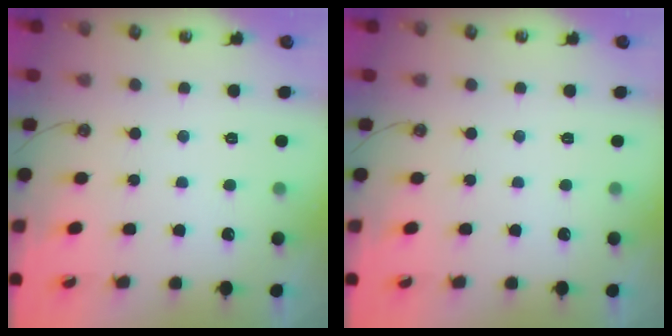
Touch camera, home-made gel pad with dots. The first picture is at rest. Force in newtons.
{"total": 0.0}